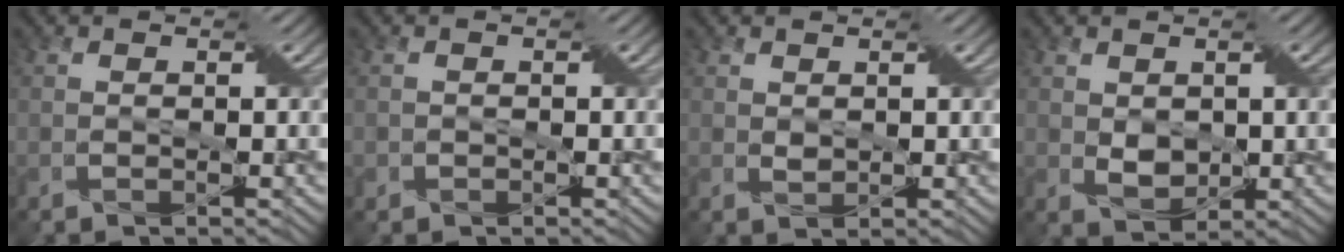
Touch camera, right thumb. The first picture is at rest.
{"total": 0.7, "force": [-0.3, 0.6, -0.3], "torque": [0.003, -0.001, -0.004]}
{"total": 0.8, "force": [0.5, 0.5, 0.3], "torque": [-0.015, 0.000, 0.014]}
{"total": 2.9, "force": [0.6, 2.1, 2.0], "torque": [-0.042, -0.003, 0.016]}